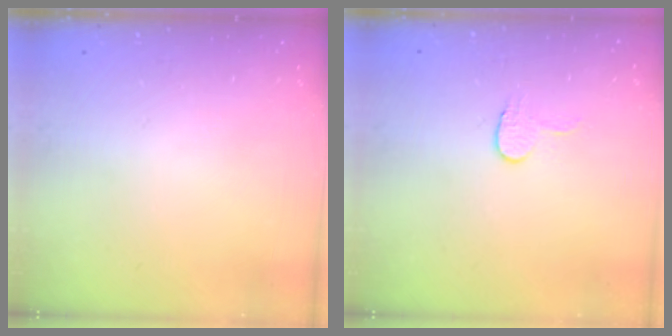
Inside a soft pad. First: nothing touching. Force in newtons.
{"total": 6.2, "press": 6.2, "slide": 0.5}